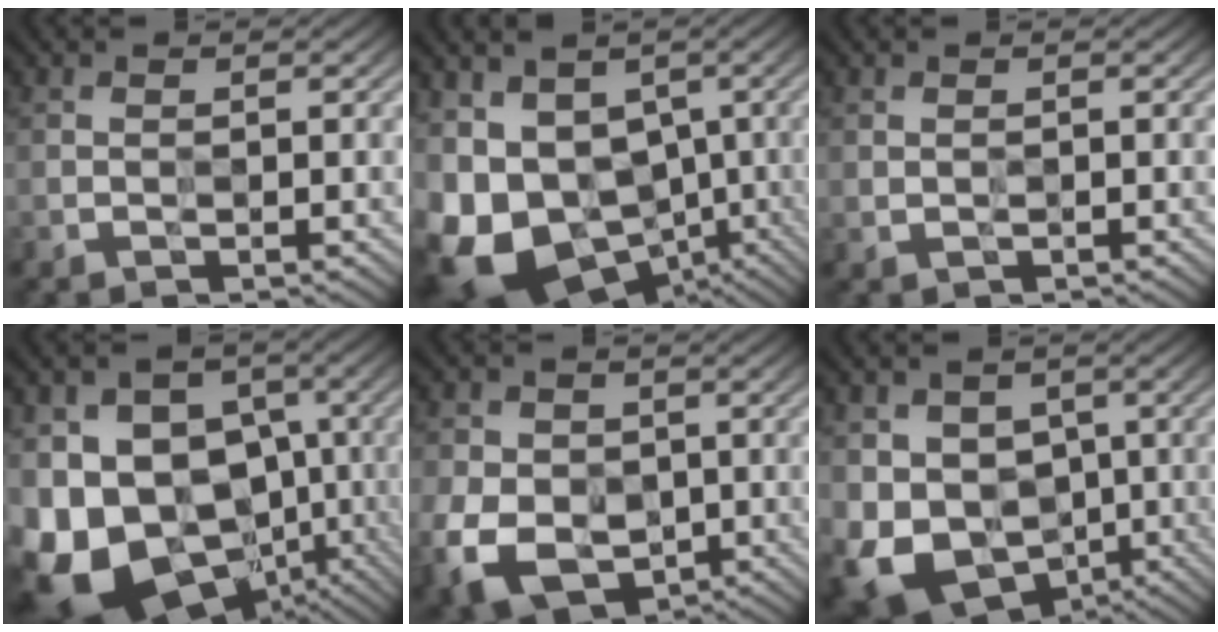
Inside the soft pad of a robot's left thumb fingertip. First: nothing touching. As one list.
[{"total": 15.9, "force": [-4.9, 12.0, 9.2], "torque": [-0.211, -0.019, -0.051]}, {"total": 0.5, "force": [-0.1, 0.3, 0.4], "torque": [-0.010, 0.000, -0.001]}, {"total": 20.1, "force": [-6.7, 15.1, 11.4], "torque": [-0.221, -0.014, -0.103]}, {"total": 10.8, "force": [-3.3, 8.2, 6.2], "torque": [-0.153, -0.035, -0.063]}, {"total": 13.6, "force": [-3.3, 11.0, 7.3], "torque": [-0.171, -0.030, -0.052]}]